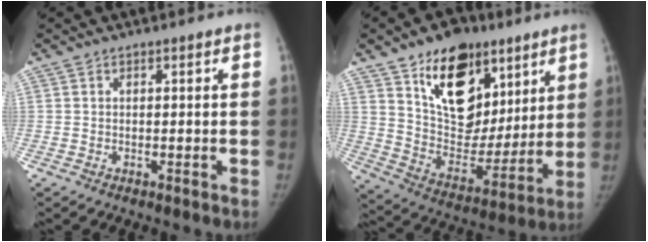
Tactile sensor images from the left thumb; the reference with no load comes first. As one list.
[{"total": 21.9, "force": [11.7, 13.8, 12.3], "torque": [-0.135, -0.052, 0.199]}]